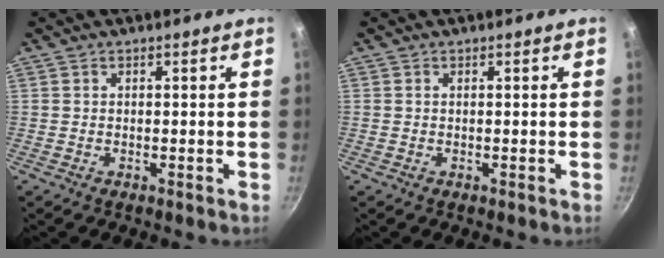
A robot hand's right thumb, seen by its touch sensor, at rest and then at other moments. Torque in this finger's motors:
{"motor_torque": [0.21, 0.05, 0.06, 0.41, 0.04]}